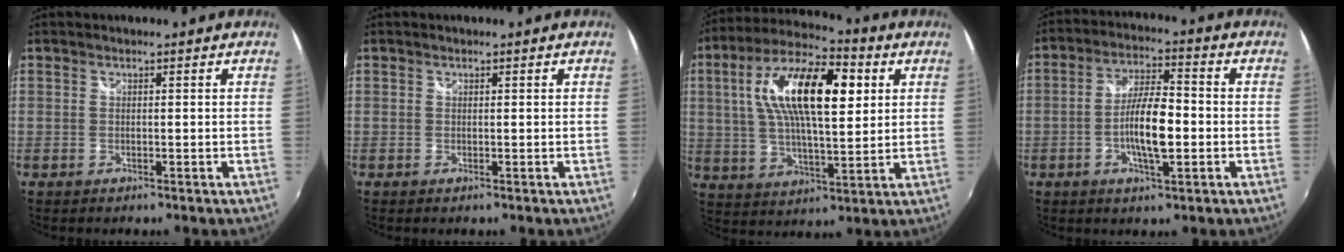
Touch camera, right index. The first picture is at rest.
{"total": 0.0}
{"total": 19.0, "force": [5.1, 7.2, 16.8], "torque": [-0.307, 0.027, 0.082]}
{"total": 9.3, "force": [-2.2, 2.7, 8.6], "torque": [-0.165, 0.005, -0.039]}